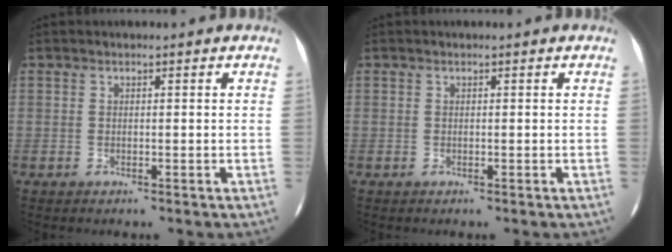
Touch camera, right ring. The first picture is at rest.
{"total": 0.0}